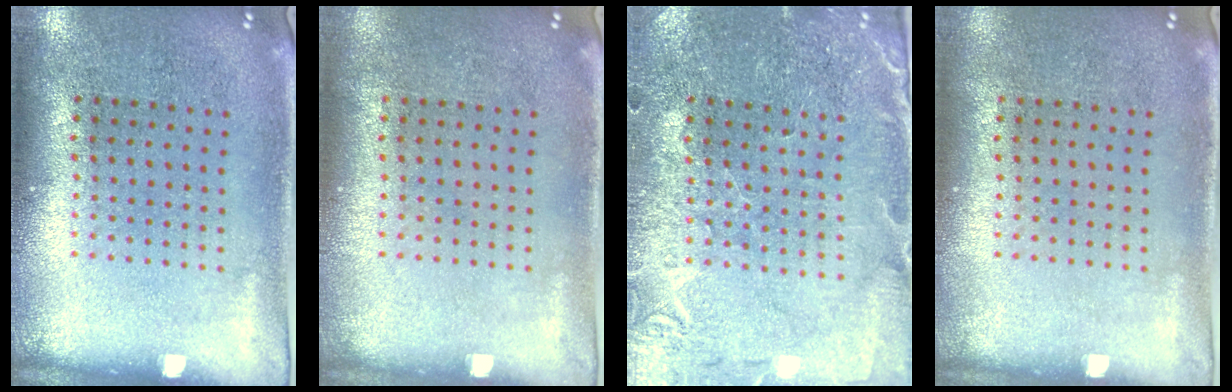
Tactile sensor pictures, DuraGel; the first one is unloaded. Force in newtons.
{"total": 0.0}
{"total": 0.7, "press": 0.7, "slide": 0.3}
{"total": 0.0}